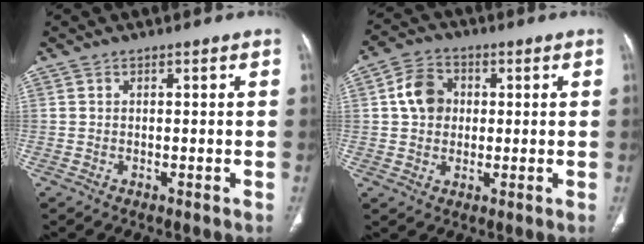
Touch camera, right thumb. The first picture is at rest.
{"total": 7.5, "force": [1.1, 6.2, 4.2], "torque": [-0.060, 0.010, 0.013]}